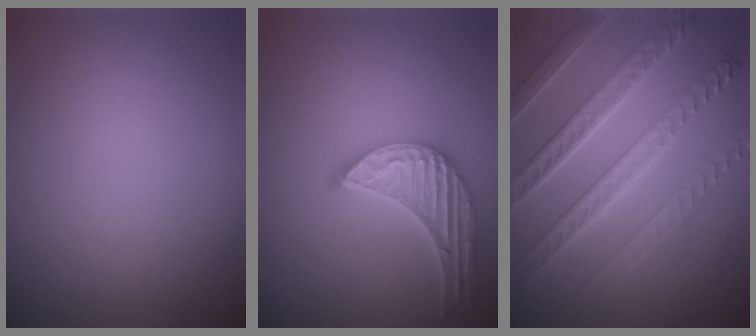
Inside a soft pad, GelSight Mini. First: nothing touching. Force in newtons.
{"total": 5.4, "press": 4.3, "slide": 3.3}
{"total": 8.2, "press": 6.4, "slide": 5.1}